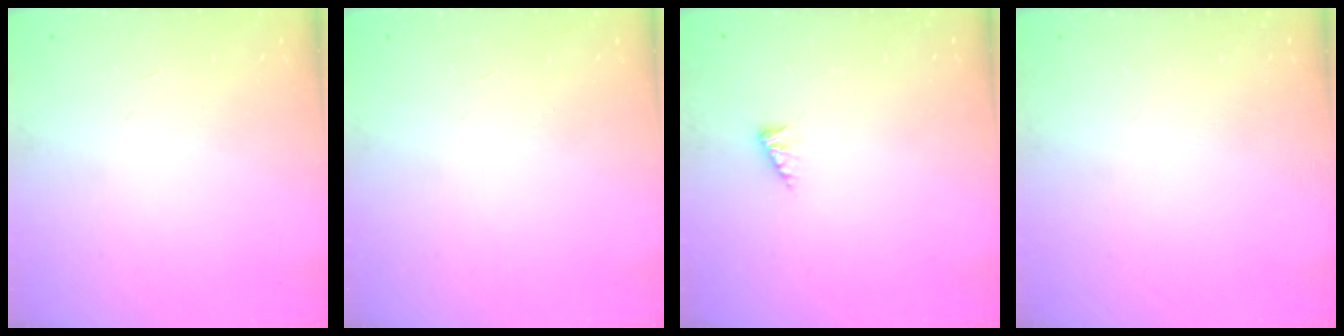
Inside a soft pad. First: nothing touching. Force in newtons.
{"total": 0.0}
{"total": 2.2, "press": 2.2, "slide": 0.3}
{"total": 0.0}